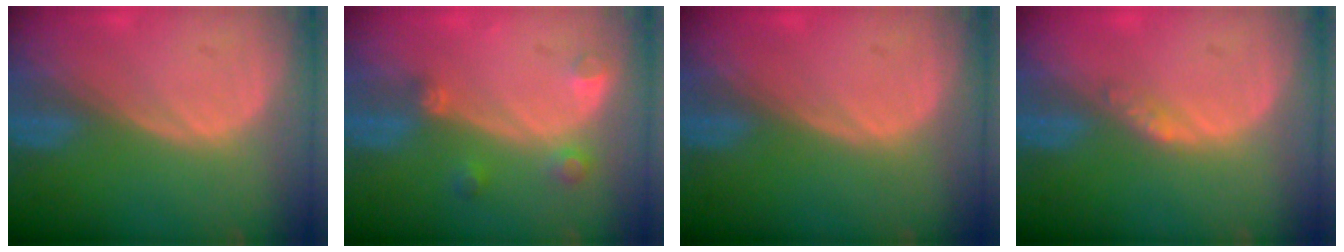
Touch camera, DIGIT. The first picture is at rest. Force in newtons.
{"total": 3.0, "press": 2.9, "slide": 0.6}
{"total": 0.0}
{"total": 1.4, "press": 1.4, "slide": 0.1}